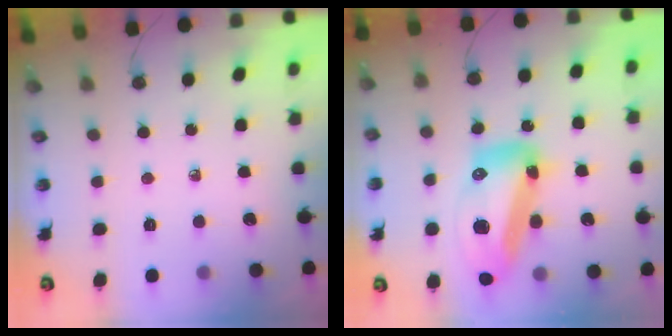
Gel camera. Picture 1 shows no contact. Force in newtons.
{"total": 21.0, "press": 20.9, "slide": 2.5}